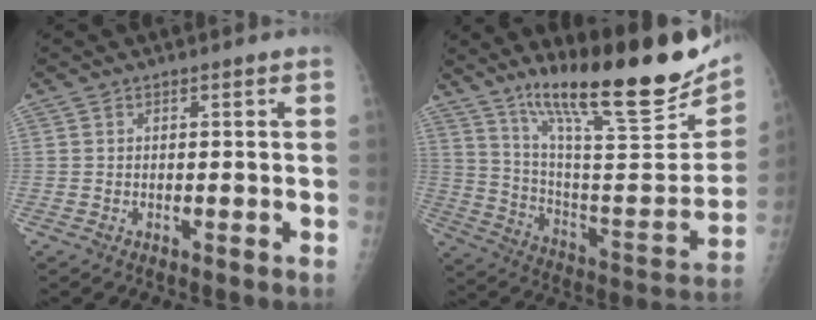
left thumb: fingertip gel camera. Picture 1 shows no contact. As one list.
[{"total": 28.7, "force": [19.4, 6.2, 20.3], "torque": [-0.286, -0.084, 0.315]}]